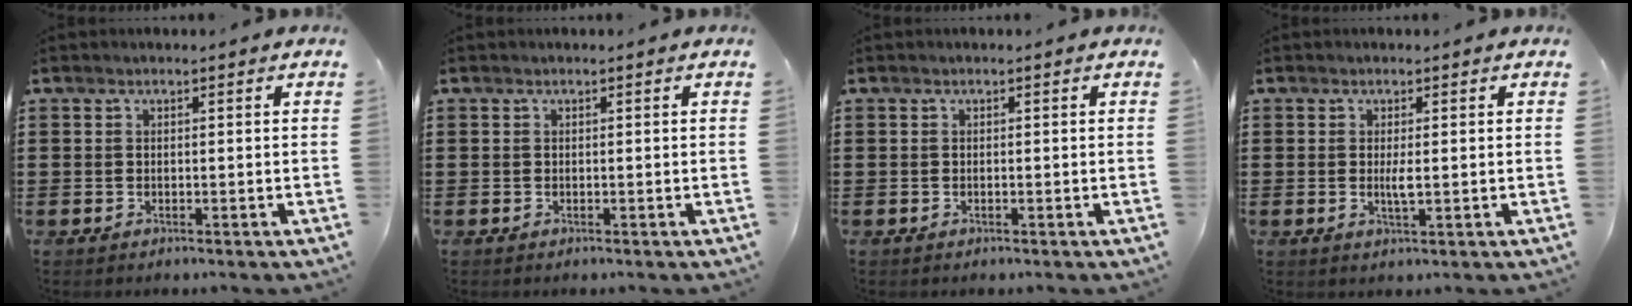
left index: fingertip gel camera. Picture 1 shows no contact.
{"total": 0.0}
{"total": 0.0}
{"total": 2.3, "force": [0.1, 0.3, 2.3], "torque": [-0.042, -0.005, 0.001]}